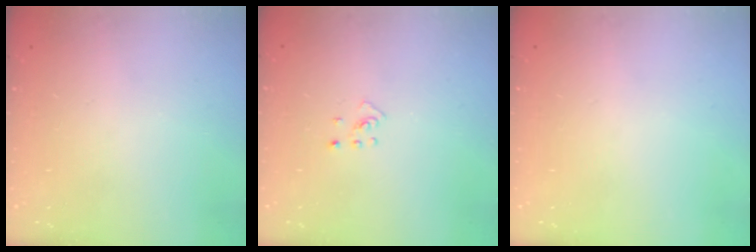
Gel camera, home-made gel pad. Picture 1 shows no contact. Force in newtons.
{"total": 2.7, "press": 2.6, "slide": 0.6}
{"total": 0.0}